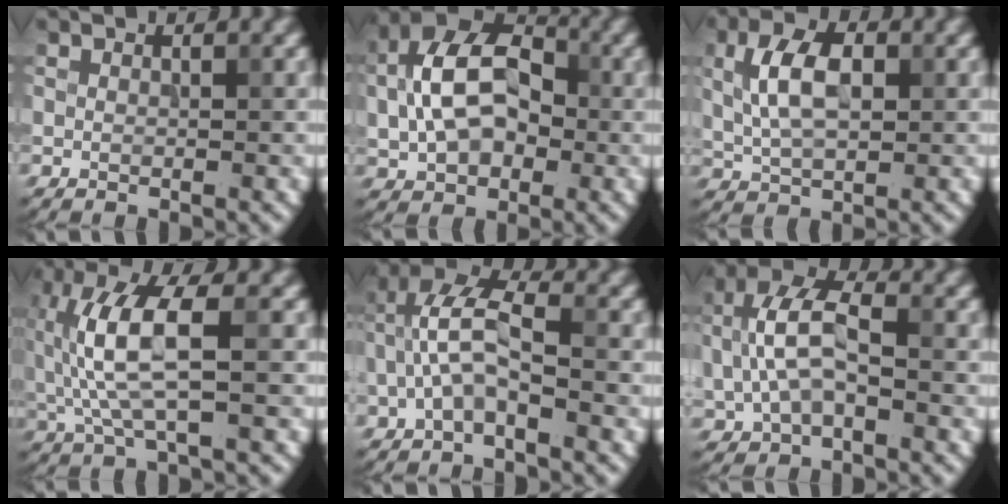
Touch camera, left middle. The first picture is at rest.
{"total": 9.9, "force": [0.6, 6.7, 7.3], "torque": [-0.151, 0.019, 0.004]}
{"total": 5.5, "force": [1.1, 3.1, 4.4], "torque": [-0.093, 0.007, 0.020]}
{"total": 6.7, "force": [0.4, 2.0, 6.4], "torque": [-0.148, 0.009, 0.008]}
{"total": 4.7, "force": [-1.1, 2.3, 4.0], "torque": [-0.085, 0.023, -0.032]}
{"total": 6.4, "force": [-0.2, 3.8, 5.2], "torque": [-0.114, 0.014, -0.012]}